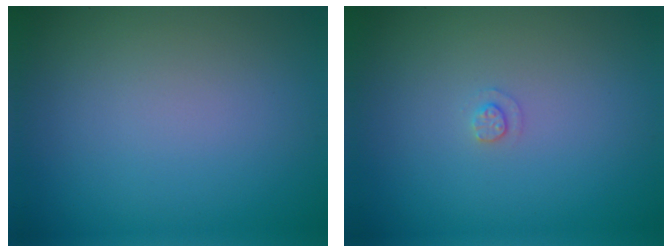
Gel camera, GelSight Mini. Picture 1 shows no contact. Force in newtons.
{"total": 0.9, "press": 0.9, "slide": 0.2}